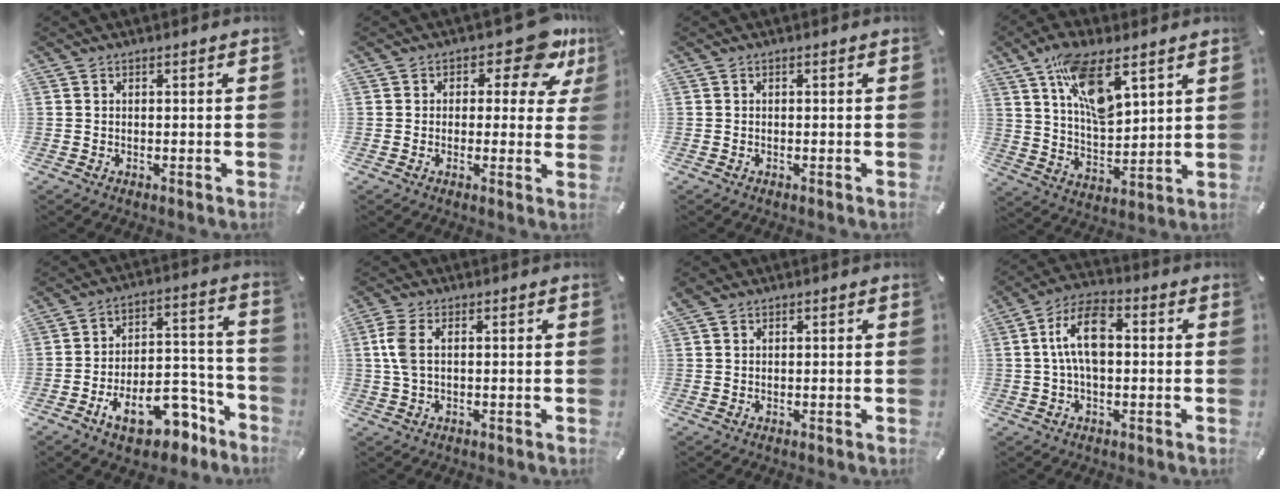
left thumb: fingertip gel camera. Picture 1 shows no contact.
{"total": 10.9, "force": [6.2, 5.2, 7.3], "torque": [-0.096, -0.031, 0.105]}
{"total": 0.0}
{"total": 13.7, "force": [8.1, 5.8, 9.4], "torque": [-0.168, -0.025, 0.145]}
{"total": 15.6, "force": [-9.2, 8.4, 9.3], "torque": [-0.111, 0.060, -0.145]}
{"total": 5.2, "force": [0.8, 2.5, 4.5], "torque": [-0.111, 0.000, 0.009]}
{"total": 1.4, "force": [0.9, 1.0, 0.5], "torque": [-0.012, 0.000, 0.018]}
{"total": 10.7, "force": [0.7, 5.9, 8.8], "torque": [-0.178, 0.006, 0.010]}